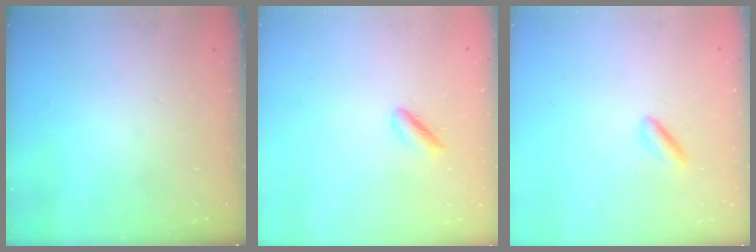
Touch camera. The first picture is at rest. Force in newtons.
{"total": 2.2, "press": 2.0, "slide": 1.0}
{"total": 2.4, "press": 2.2, "slide": 0.8}